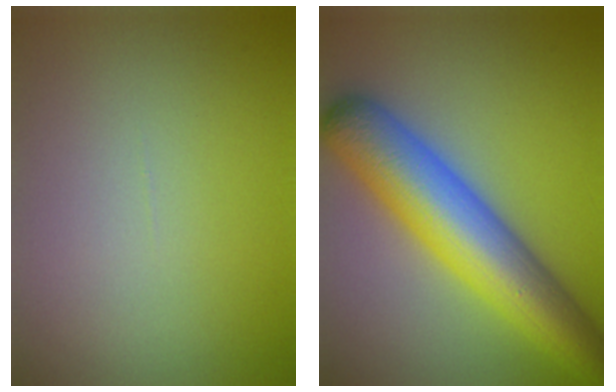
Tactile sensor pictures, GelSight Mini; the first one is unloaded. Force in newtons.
{"total": 10.1, "press": 10.1, "slide": 0.4}